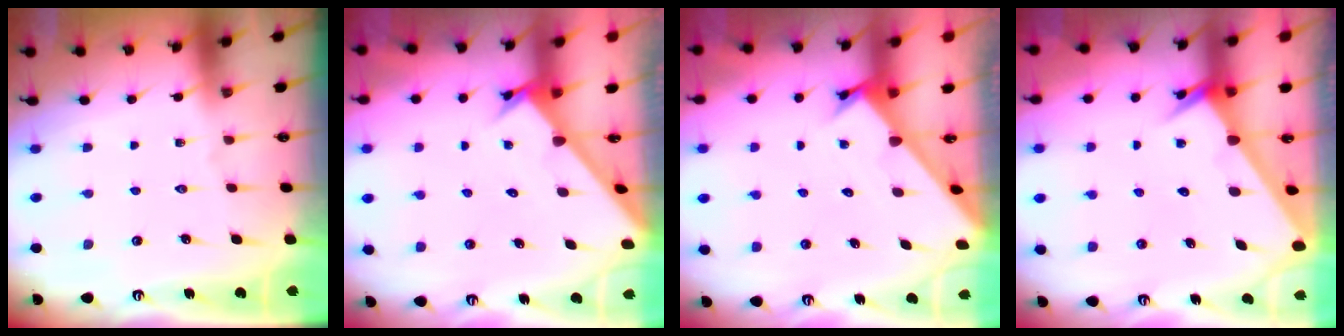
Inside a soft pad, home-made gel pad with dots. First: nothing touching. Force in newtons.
{"total": 2.4, "press": 2.4, "slide": 0.2}
{"total": 2.3, "press": 2.3, "slide": 0.2}
{"total": 2.7, "press": 2.7, "slide": 0.1}